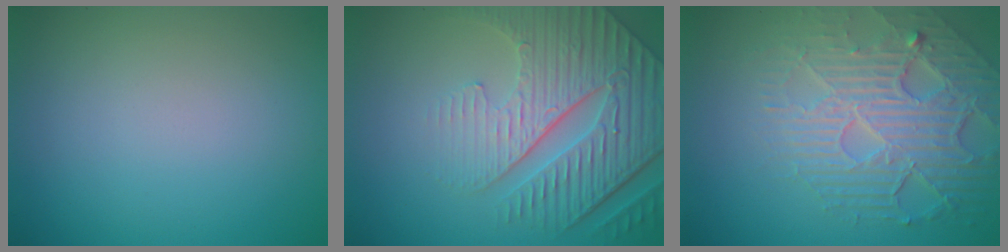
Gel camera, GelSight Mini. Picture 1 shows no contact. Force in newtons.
{"total": 6.4, "press": 5.4, "slide": 3.4}
{"total": 7.0, "press": 5.1, "slide": 4.8}